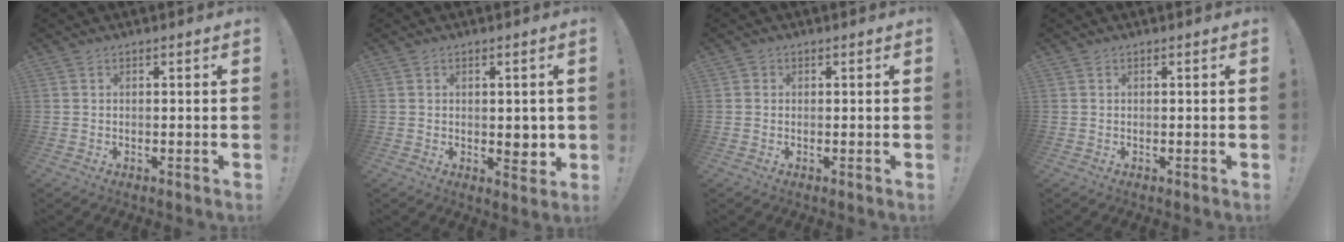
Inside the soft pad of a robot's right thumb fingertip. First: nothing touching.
{"total": 3.7, "force": [0.6, 2.5, 2.6], "torque": [-0.025, -0.003, 0.009]}
{"total": 0.8, "force": [0.2, 0.8, 0.2], "torque": [-0.007, 0.003, 0.005]}
{"total": 0.0}